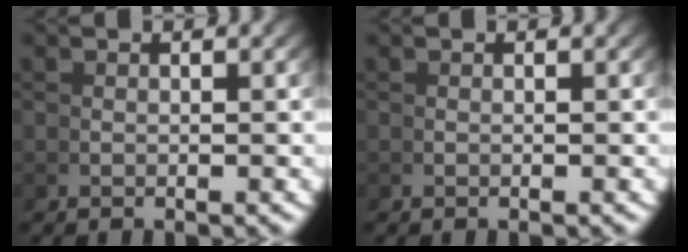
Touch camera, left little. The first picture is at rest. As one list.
[{"total": 0.0}]